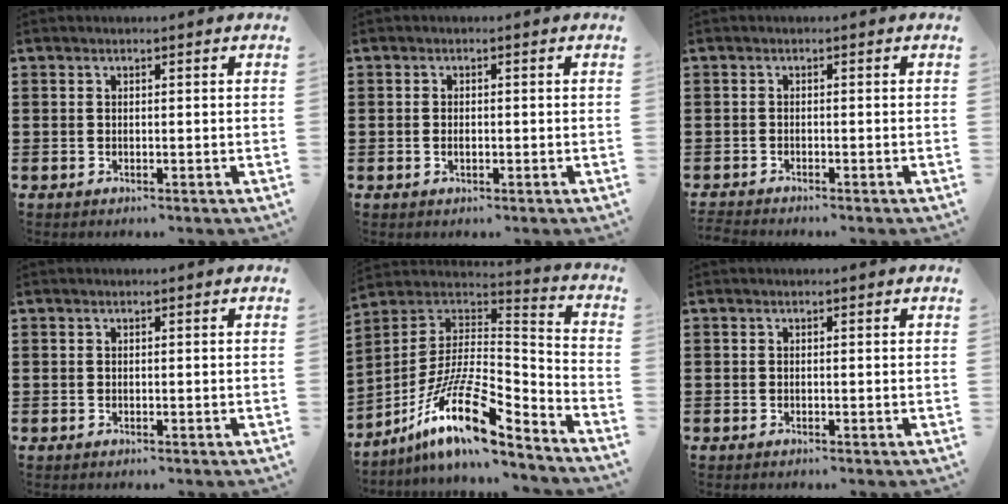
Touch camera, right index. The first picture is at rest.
{"total": 1.0, "force": [-0.3, 0.5, 0.8], "torque": [-0.017, -0.002, -0.005]}
{"total": 1.2, "force": [-1.2, 0.0, -0.2], "torque": [0.000, 0.002, -0.026]}
{"total": 0.0}
{"total": 16.3, "force": [-9.4, 4.8, 12.4], "torque": [-0.244, 0.013, -0.168]}
{"total": 0.0}